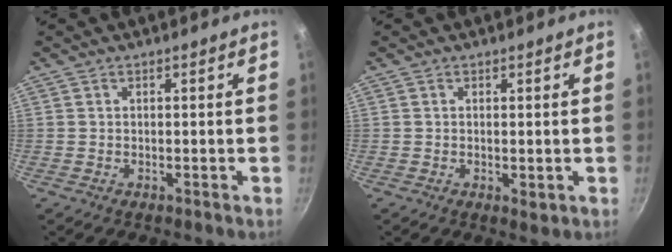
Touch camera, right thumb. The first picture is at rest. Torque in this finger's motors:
{"motor_torque": [-0.61, 0.17, -0.56, 0.05, 0.05]}